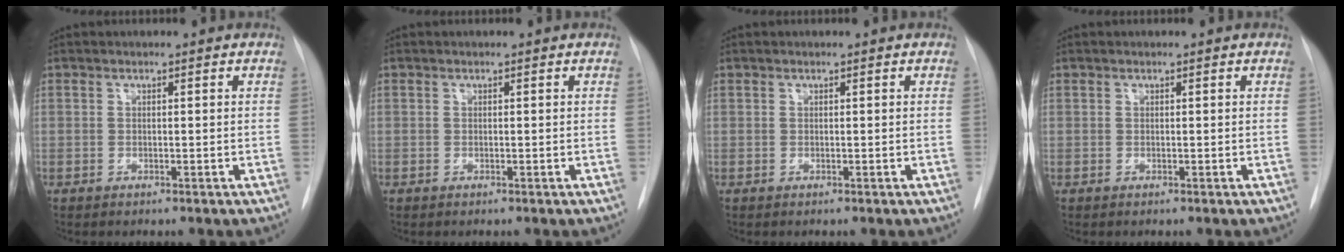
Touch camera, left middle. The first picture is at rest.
{"total": 0.0}
{"total": 0.0}
{"total": 0.0}